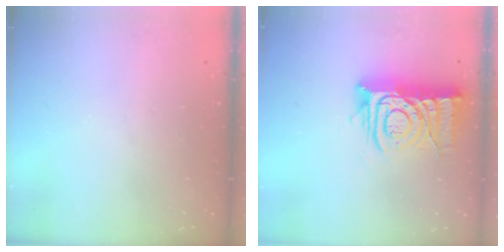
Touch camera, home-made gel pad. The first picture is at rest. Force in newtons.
{"total": 12.8, "press": 12.8, "slide": 1.4}